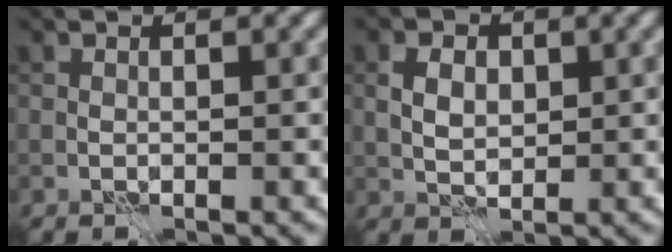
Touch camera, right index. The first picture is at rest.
{"total": 2.8, "force": [0.6, 1.9, 1.9], "torque": [-0.038, 0.003, 0.009]}